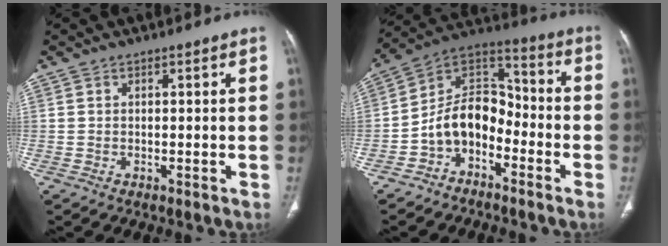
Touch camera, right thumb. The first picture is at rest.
{"total": 11.3, "force": [-4.8, 7.7, 6.6], "torque": [-0.091, 0.083, -0.101]}